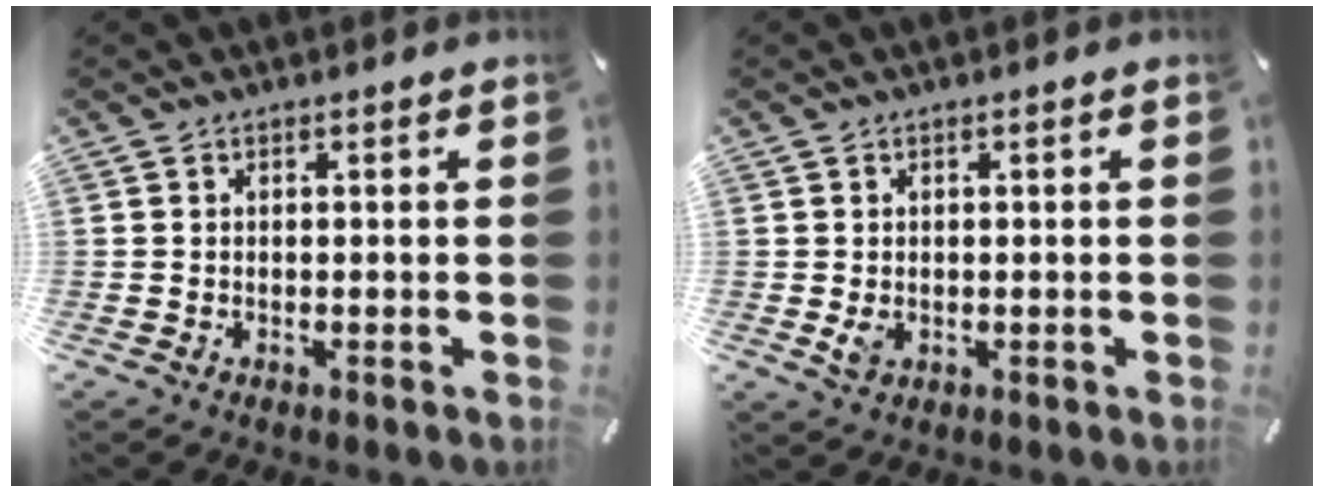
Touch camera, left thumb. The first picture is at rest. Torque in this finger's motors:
{"motor_torque": [0.36, 0.28, 0.21, -0.04, 0.05]}